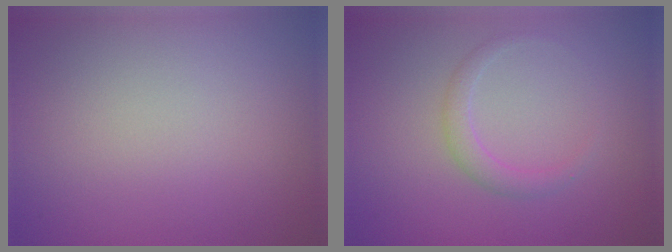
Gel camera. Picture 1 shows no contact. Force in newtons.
{"total": 1.5, "press": 1.5, "slide": 0.1}